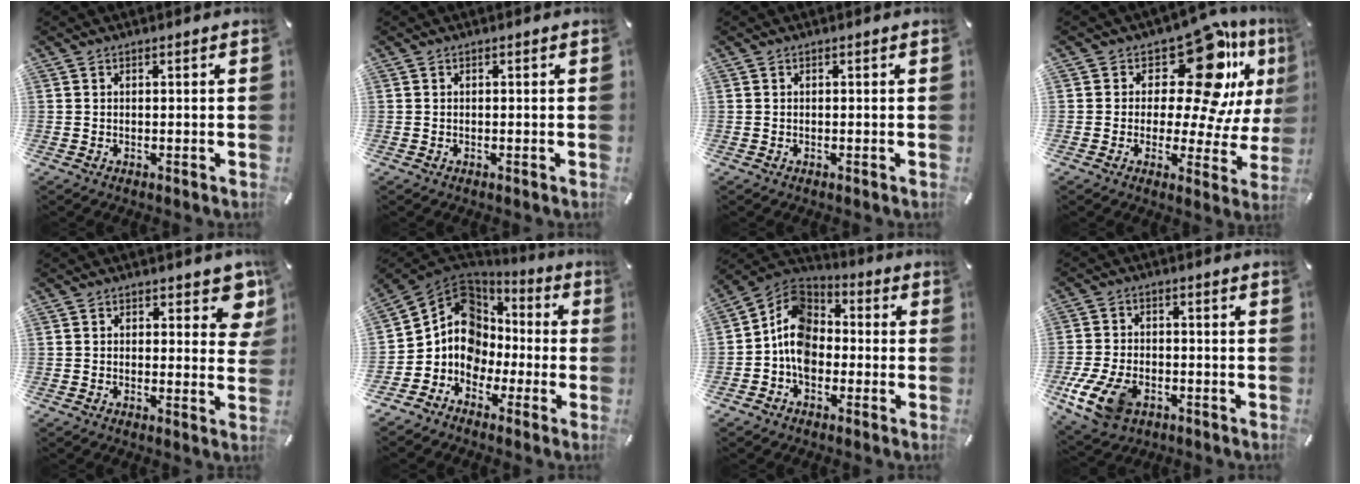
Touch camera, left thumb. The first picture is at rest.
{"total": 0.0}
{"total": 0.0}
{"total": 17.7, "force": [10.4, 7.9, 12.0], "torque": [-0.162, -0.096, 0.171]}
{"total": 6.5, "force": [3.1, 3.5, 4.6], "torque": [-0.031, -0.018, 0.045]}
{"total": 10.9, "force": [-1.5, 10.3, 3.2], "torque": [-0.074, -0.008, -0.025]}
{"total": 10.3, "force": [-3.1, 8.0, 5.7], "torque": [-0.138, 0.018, -0.064]}
{"total": 11.5, "force": [-4.9, 7.4, 7.2], "torque": [-0.161, 0.015, -0.087]}